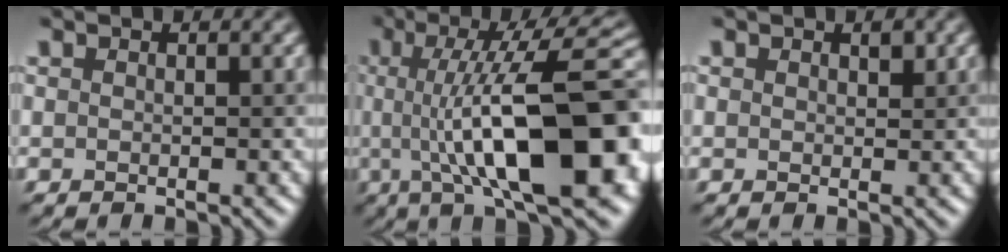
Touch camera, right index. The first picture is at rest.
{"total": 14.3, "force": [-0.6, 4.1, 13.6], "torque": [-0.185, 0.015, -0.013]}
{"total": 0.7, "force": [0.5, 0.4, -0.1], "torque": [-0.003, -0.003, 0.012]}